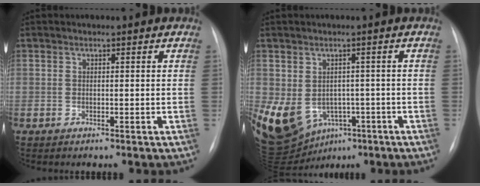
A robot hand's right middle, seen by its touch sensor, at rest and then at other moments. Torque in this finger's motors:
{"motor_torque": [0.50, 0.02, 1.05, 0.21]}